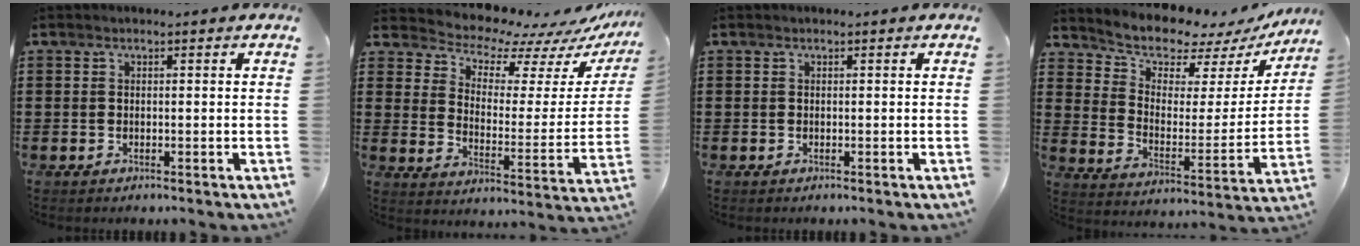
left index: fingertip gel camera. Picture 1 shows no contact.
{"total": 6.6, "force": [6.3, 1.6, 1.0], "torque": [-0.042, -0.066, 0.105]}
{"total": 0.0}
{"total": 6.7, "force": [6.4, 1.8, 0.7], "torque": [-0.047, -0.057, 0.109]}